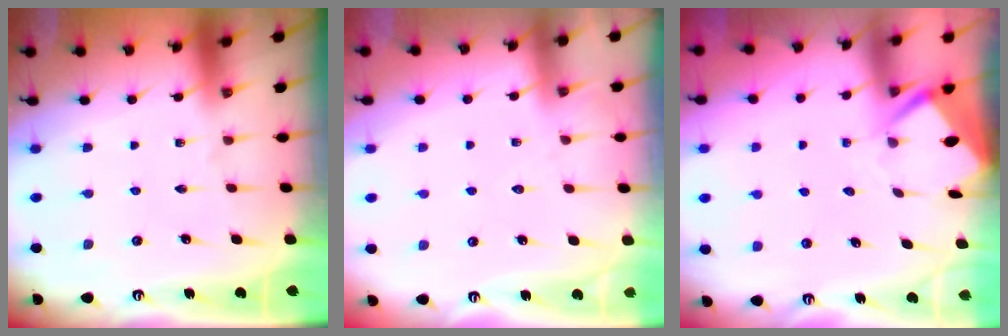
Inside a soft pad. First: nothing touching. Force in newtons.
{"total": 4.5, "press": 4.5, "slide": 0.6}
{"total": 3.3, "press": 3.3, "slide": 0.3}